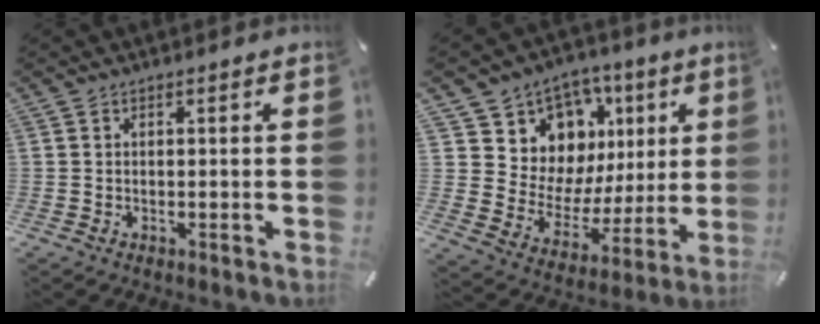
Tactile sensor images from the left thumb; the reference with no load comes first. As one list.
[{"total": 10.8, "force": [5.2, 9.5, 1.0], "torque": [-0.012, -0.074, 0.106]}]